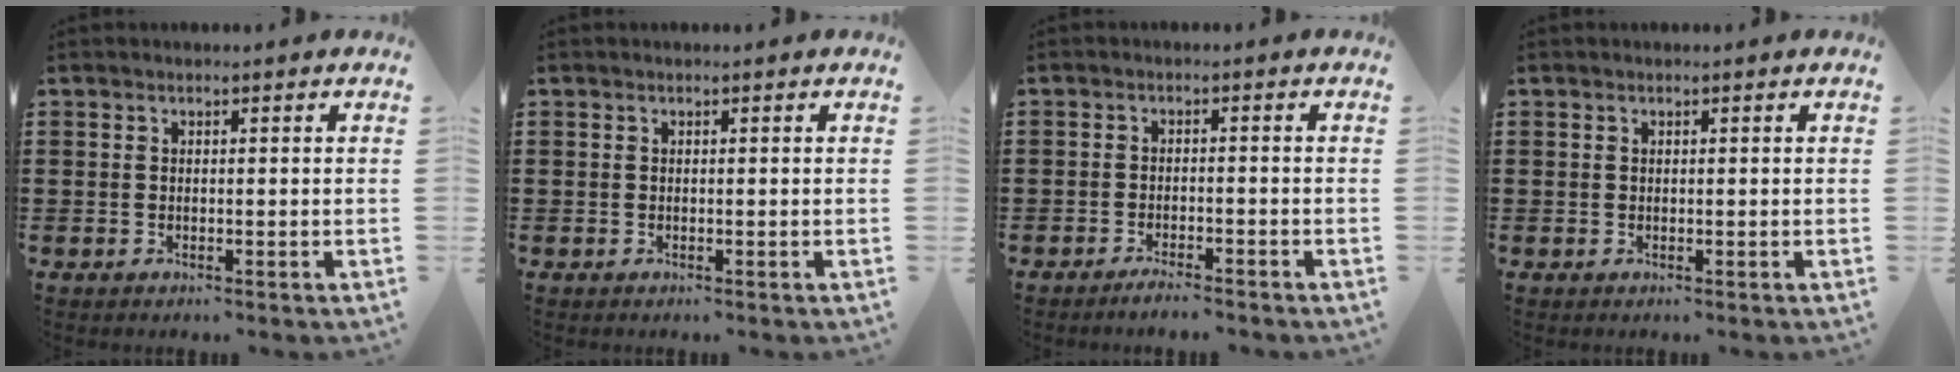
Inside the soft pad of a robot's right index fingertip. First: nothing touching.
{"total": 0.0}
{"total": 2.2, "force": [-2.0, -0.2, 0.7], "torque": [-0.013, -0.001, -0.039]}
{"total": 0.0}